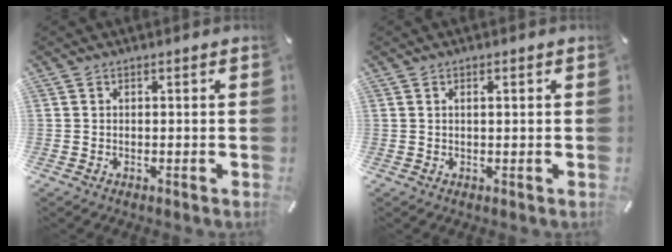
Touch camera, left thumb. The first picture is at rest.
{"total": 1.2, "force": [0.3, 0.4, 1.1], "torque": [-0.021, 0.003, 0.004]}